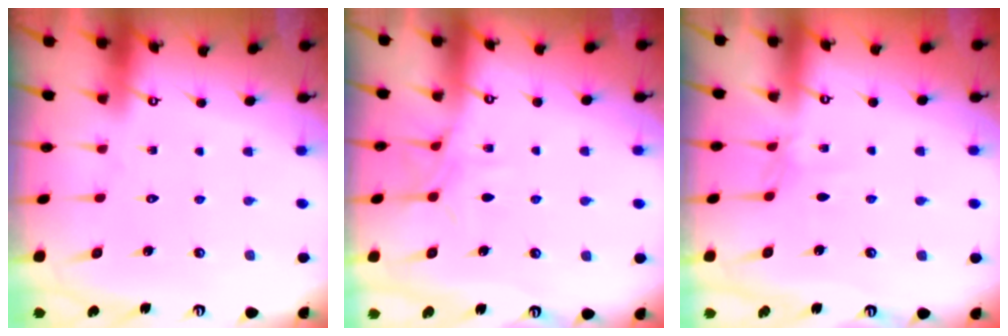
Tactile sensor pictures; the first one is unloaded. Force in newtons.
{"total": 7.9, "press": 7.8, "slide": 0.7}
{"total": 1.5, "press": 1.5, "slide": 0.4}